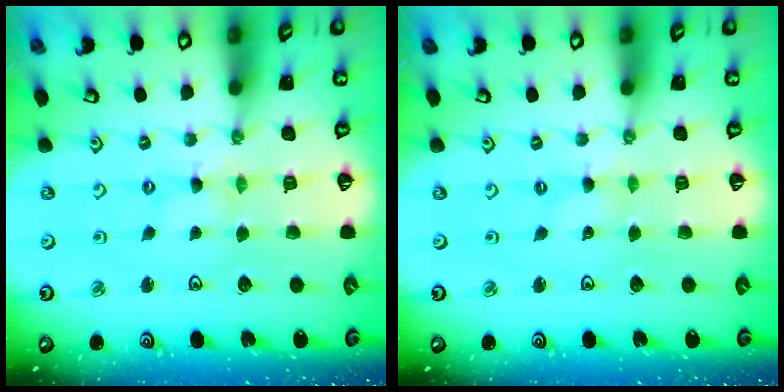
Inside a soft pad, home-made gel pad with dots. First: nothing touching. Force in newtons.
{"total": 0.0}